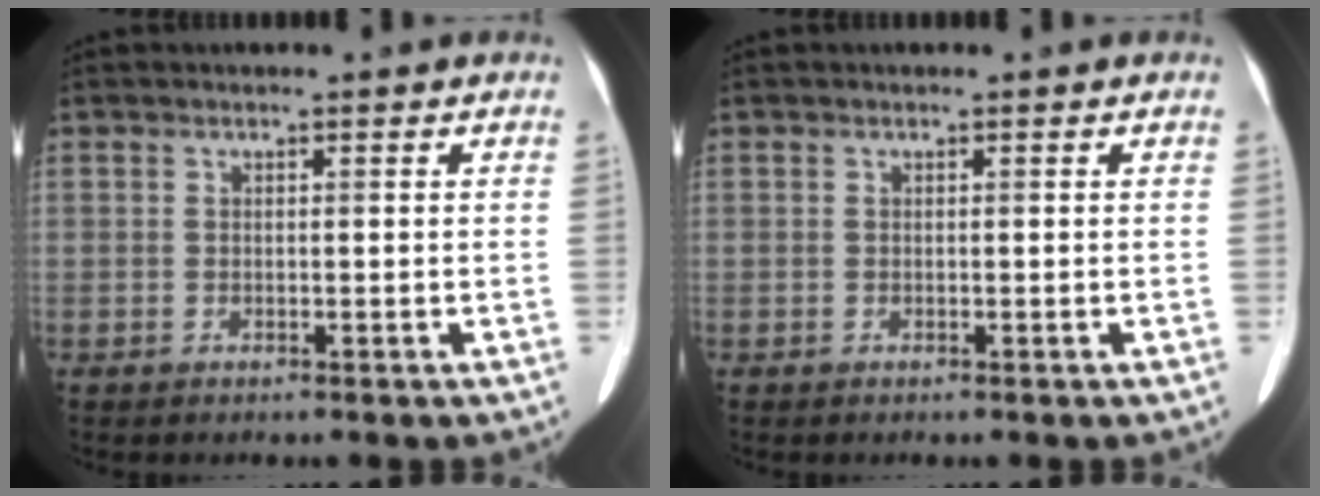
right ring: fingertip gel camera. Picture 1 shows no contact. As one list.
[{"total": 0.0}]